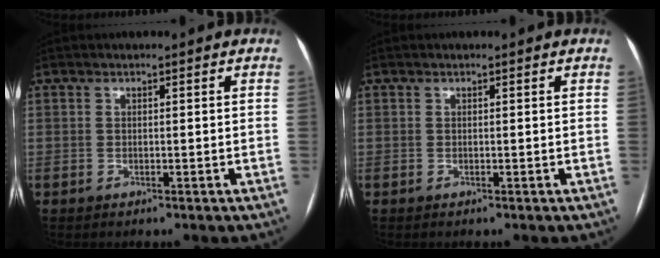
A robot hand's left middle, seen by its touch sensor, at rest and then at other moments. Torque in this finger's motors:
{"motor_torque": [0.04, -0.19, 0.00, 0.01]}